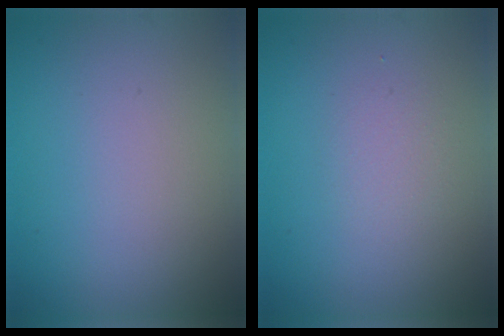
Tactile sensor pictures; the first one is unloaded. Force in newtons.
{"total": 1.3, "press": 1.3, "slide": 0.1}